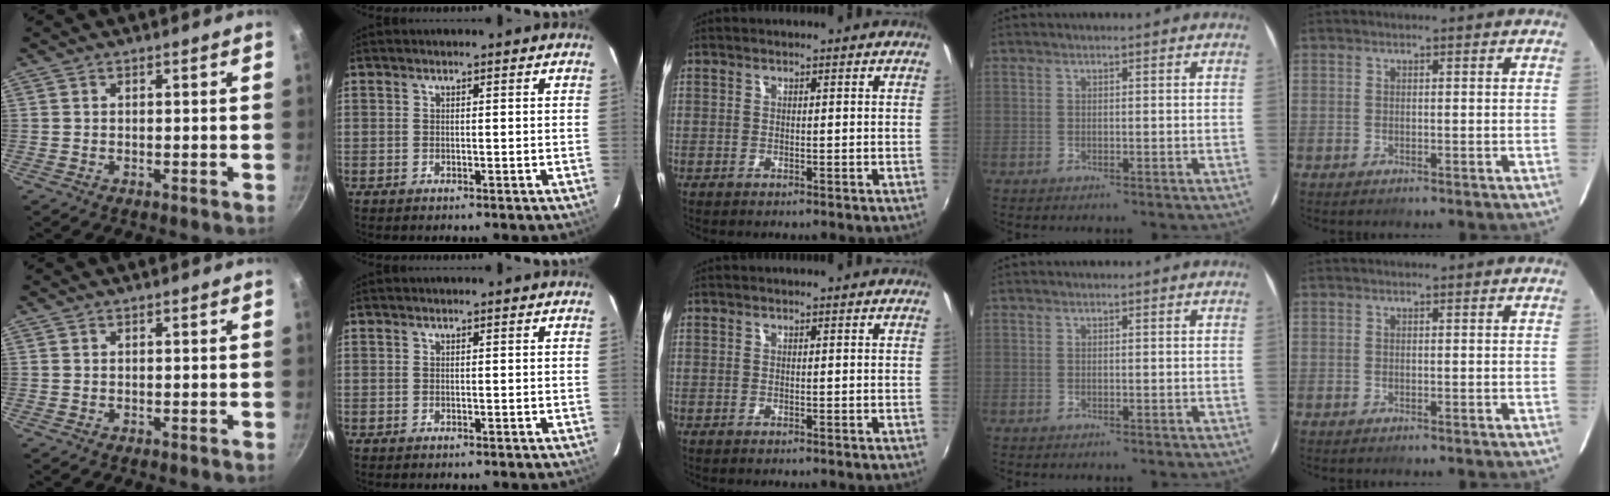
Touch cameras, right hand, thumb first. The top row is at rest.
{}